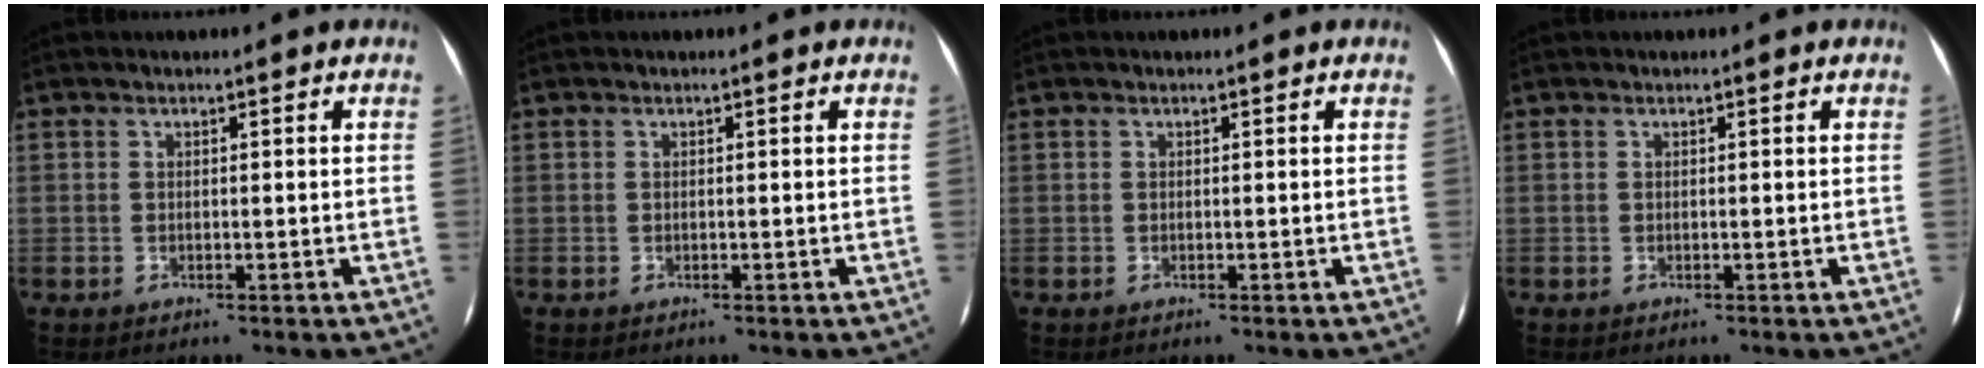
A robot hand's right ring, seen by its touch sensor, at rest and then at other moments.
{"total": 0.0}
{"total": 0.0}
{"total": 0.0}